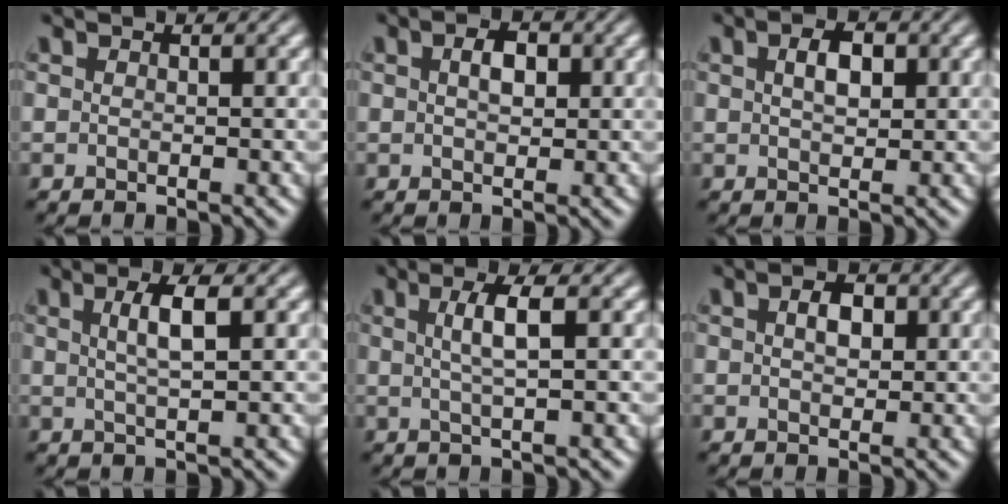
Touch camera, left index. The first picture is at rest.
{"total": 2.2, "force": [0.6, 1.3, 1.7], "torque": [-0.030, 0.003, 0.007]}
{"total": 2.5, "force": [0.7, 1.4, 2.0], "torque": [-0.037, 0.003, 0.013]}
{"total": 3.0, "force": [0.9, 0.8, 2.8], "torque": [-0.044, 0.007, 0.013]}
{"total": 3.0, "force": [0.6, 0.7, 2.9], "torque": [-0.048, 0.003, 0.009]}
{"total": 2.2, "force": [0.6, 1.4, 1.7], "torque": [-0.030, 0.003, 0.008]}